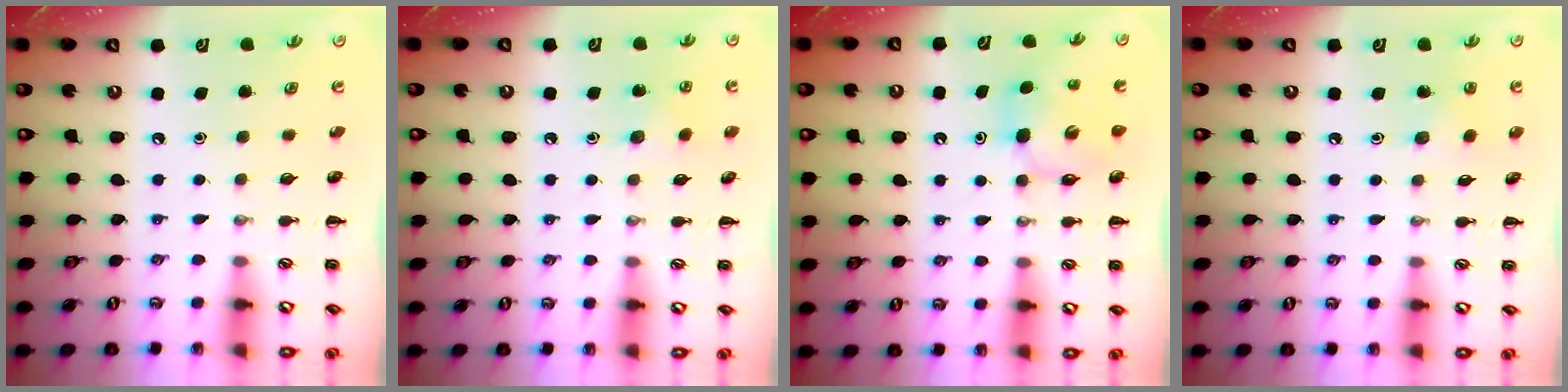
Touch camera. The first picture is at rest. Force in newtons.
{"total": 6.3, "press": 6.1, "slide": 1.8}
{"total": 6.5, "press": 6.5, "slide": 1.0}
{"total": 5.0, "press": 4.8, "slide": 1.4}